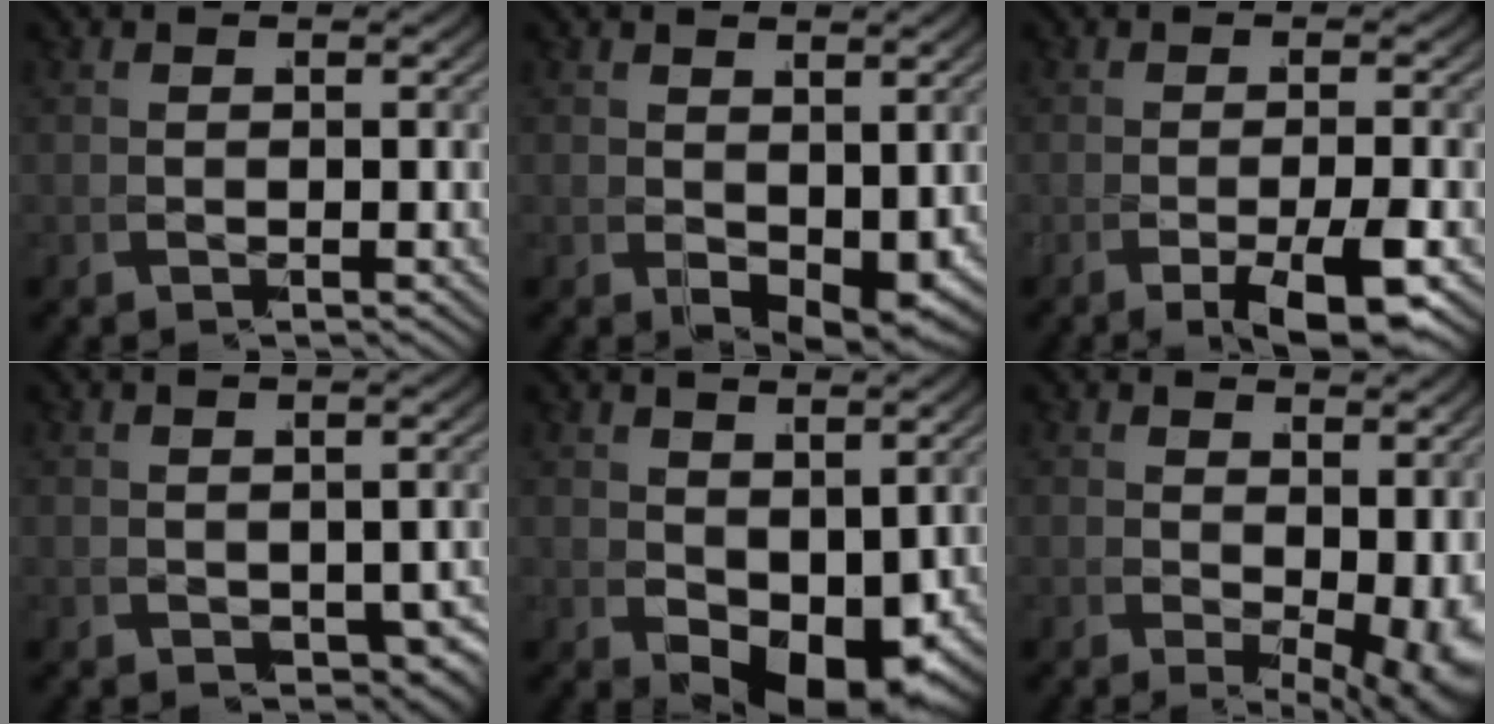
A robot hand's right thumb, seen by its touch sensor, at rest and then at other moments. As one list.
[{"total": 2.3, "force": [0.2, 1.0, 2.0], "torque": [-0.033, -0.014, 0.012]}, {"total": 3.4, "force": [-1.8, -0.5, 2.9], "torque": [-0.053, 0.000, -0.029]}, {"total": 3.6, "force": [-1.3, 2.5, 2.2], "torque": [-0.034, -0.021, -0.004]}, {"total": 5.7, "force": [-0.8, 3.4, 4.6], "torque": [-0.086, -0.024, 0.001]}, {"total": 3.4, "force": [0.1, 1.1, 3.2], "torque": [-0.055, -0.013, 0.016]}]